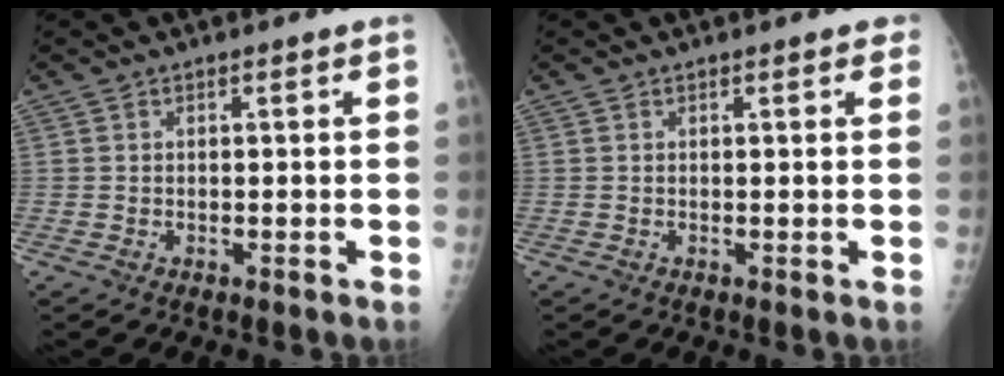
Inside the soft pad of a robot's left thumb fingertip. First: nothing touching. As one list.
[{"total": 1.7, "force": [1.1, 0.4, 1.3], "torque": [-0.013, 0.002, 0.011]}]